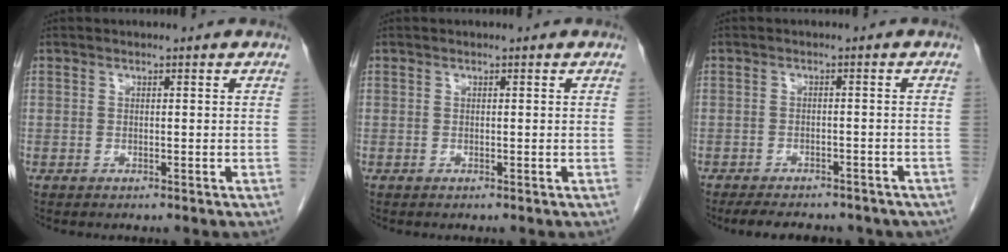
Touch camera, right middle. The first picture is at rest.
{"total": 0.0}
{"total": 12.9, "force": [-10.7, 4.9, 5.3], "torque": [-0.089, -0.003, -0.122]}